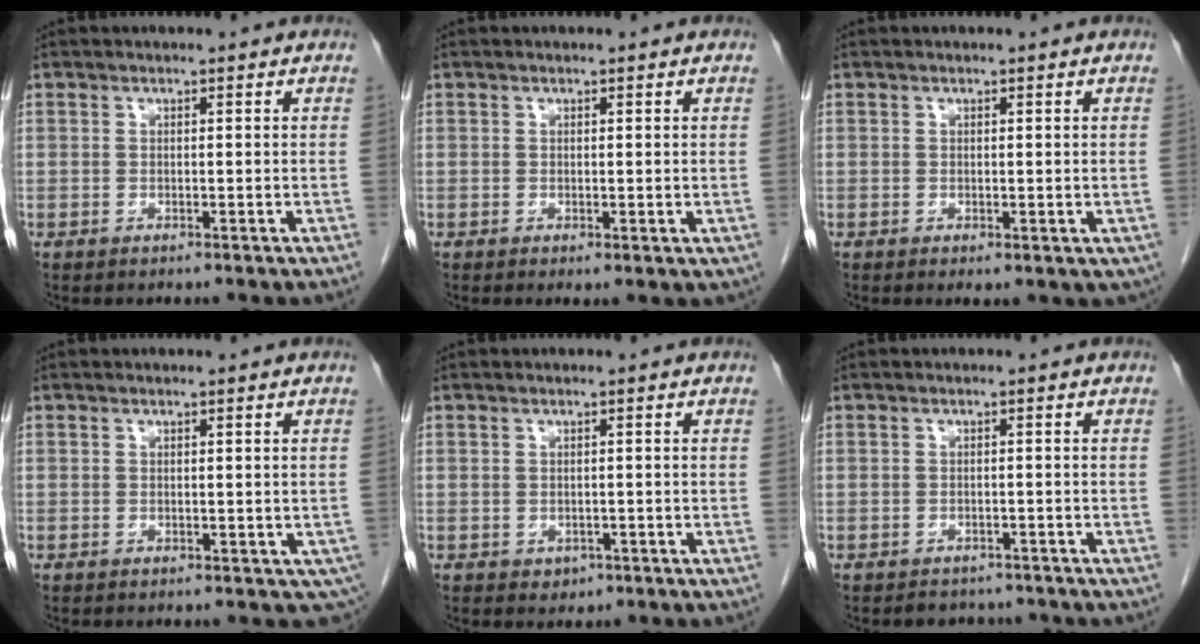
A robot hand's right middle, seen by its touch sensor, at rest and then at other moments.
{"total": 1.5, "force": [-0.1, 0.7, 1.3], "torque": [-0.022, -0.007, 0.004]}
{"total": 2.2, "force": [-0.4, 1.3, 1.8], "torque": [-0.024, -0.005, 0.001]}
{"total": 2.7, "force": [-0.3, 1.8, 1.9], "torque": [-0.018, -0.003, 0.002]}
{"total": 1.4, "force": [-0.5, 1.2, 0.6], "torque": [-0.010, 0.002, -0.001]}
{"total": 3.9, "force": [-3.4, 1.8, 0.2], "torque": [0.001, 0.005, -0.043]}